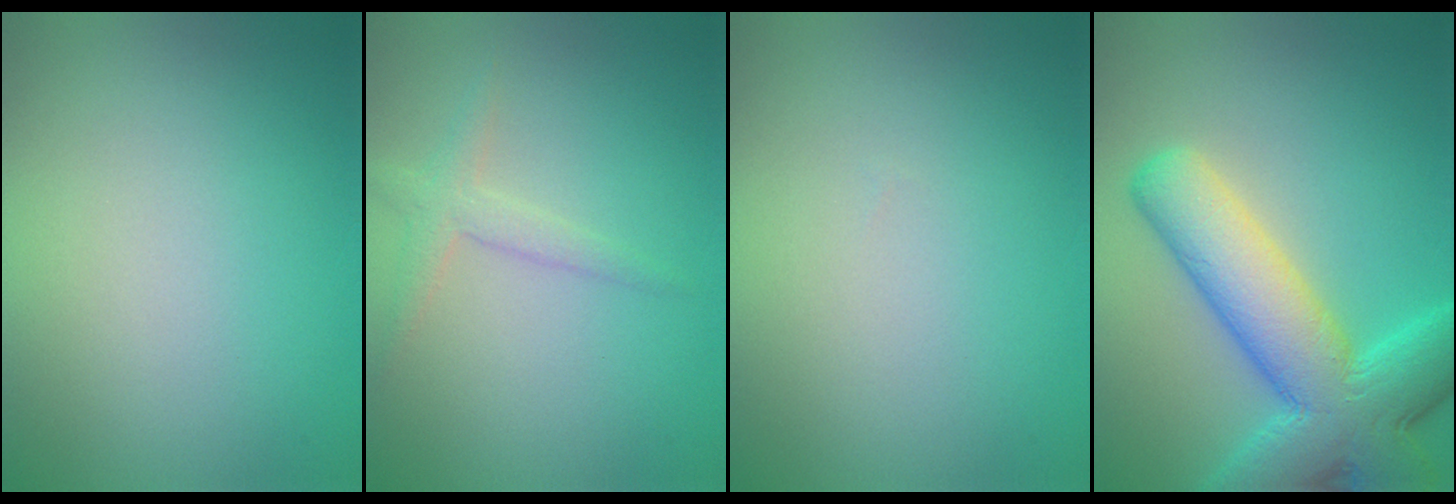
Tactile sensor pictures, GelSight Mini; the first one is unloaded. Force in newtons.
{"total": 1.8, "press": 1.8, "slide": 0.1}
{"total": 0.0}
{"total": 9.9, "press": 9.9, "slide": 0.6}